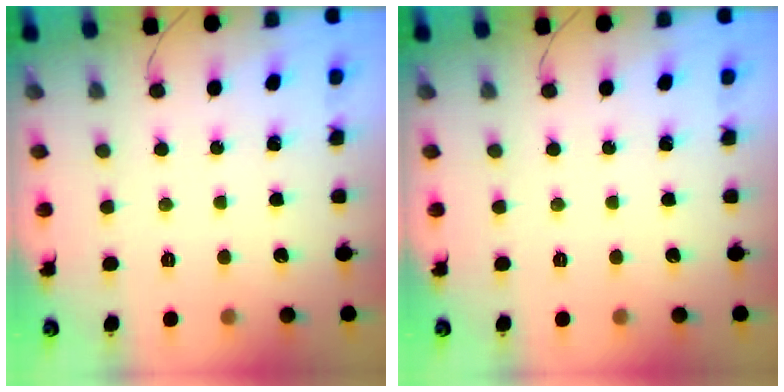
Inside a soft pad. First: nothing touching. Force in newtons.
{"total": 0.0}